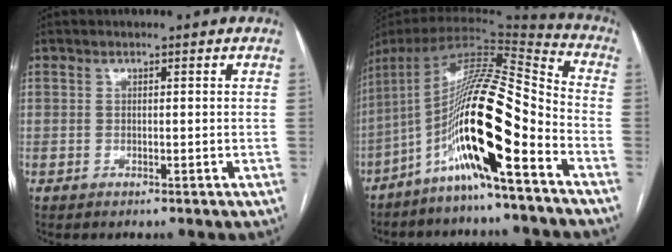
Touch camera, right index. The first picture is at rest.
{"total": 18.0, "force": [-8.1, 0.8, 16.0], "torque": [-0.297, 0.007, -0.149]}